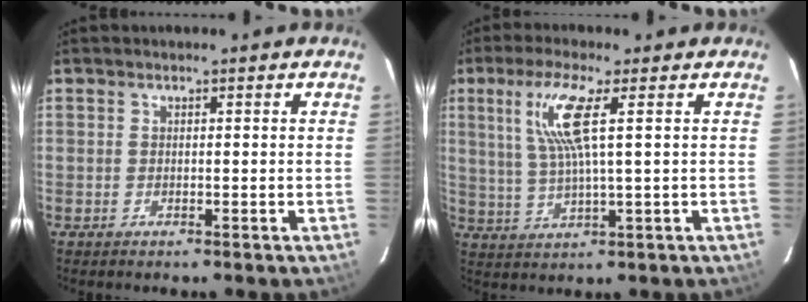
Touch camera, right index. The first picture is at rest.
{"total": 8.7, "force": [3.0, 0.4, 8.2], "torque": [-0.166, 0.000, 0.065]}